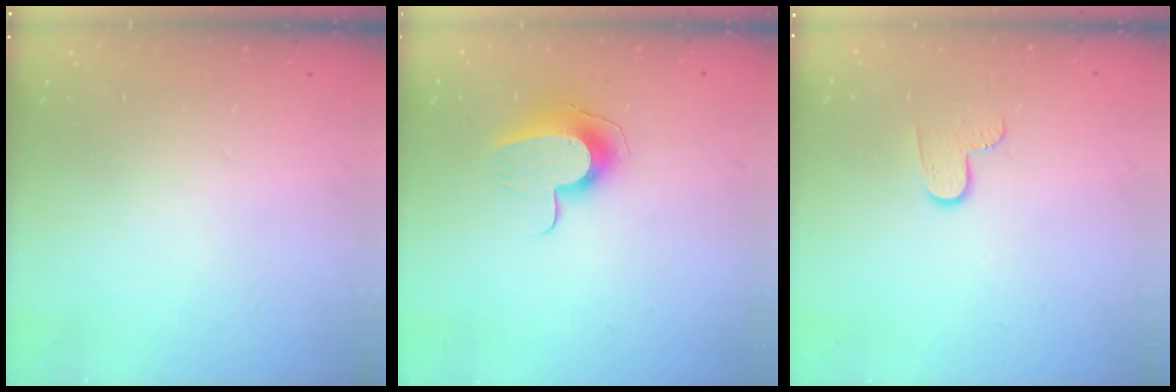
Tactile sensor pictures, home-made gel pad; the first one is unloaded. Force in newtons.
{"total": 9.6, "press": 9.6, "slide": 0.1}
{"total": 5.2, "press": 5.2, "slide": 0.5}